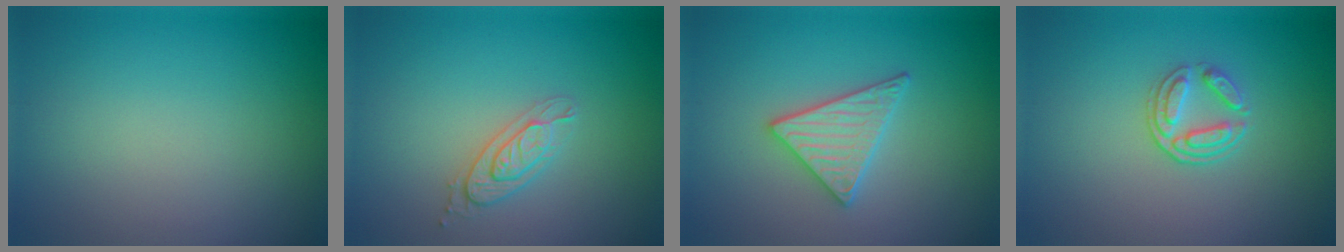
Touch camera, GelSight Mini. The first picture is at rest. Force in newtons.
{"total": 2.0, "press": 1.9, "slide": 0.4}
{"total": 2.9, "press": 2.8, "slide": 0.5}
{"total": 2.4, "press": 1.9, "slide": 1.5}